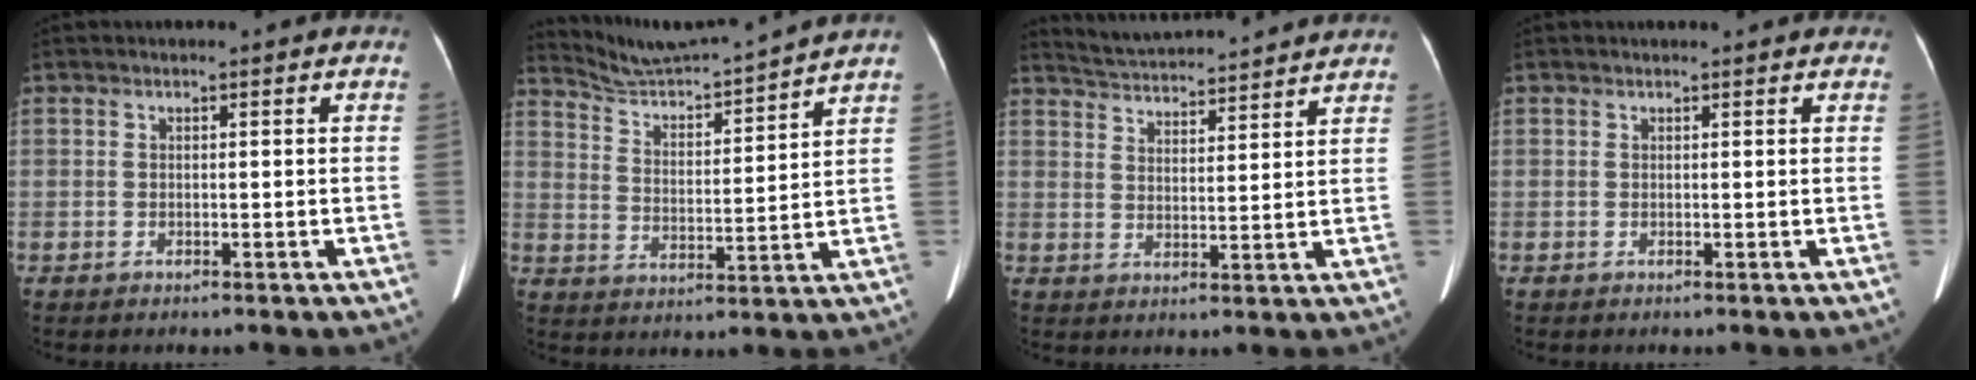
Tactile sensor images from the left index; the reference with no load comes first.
{"total": 12.4, "force": [11.9, -1.8, 2.8], "torque": [-0.058, -0.007, 0.197]}
{"total": 13.5, "force": [12.9, 0.9, 3.8], "torque": [-0.074, 0.025, 0.188]}
{"total": 3.4, "force": [3.1, 1.0, 1.1], "torque": [-0.012, 0.023, 0.031]}